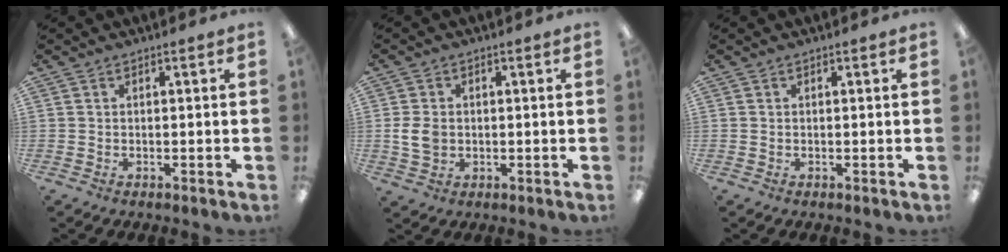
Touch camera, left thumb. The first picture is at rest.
{"total": 5.1, "force": [-0.2, 4.0, 3.2], "torque": [-0.078, 0.002, -0.006]}
{"total": 0.0}